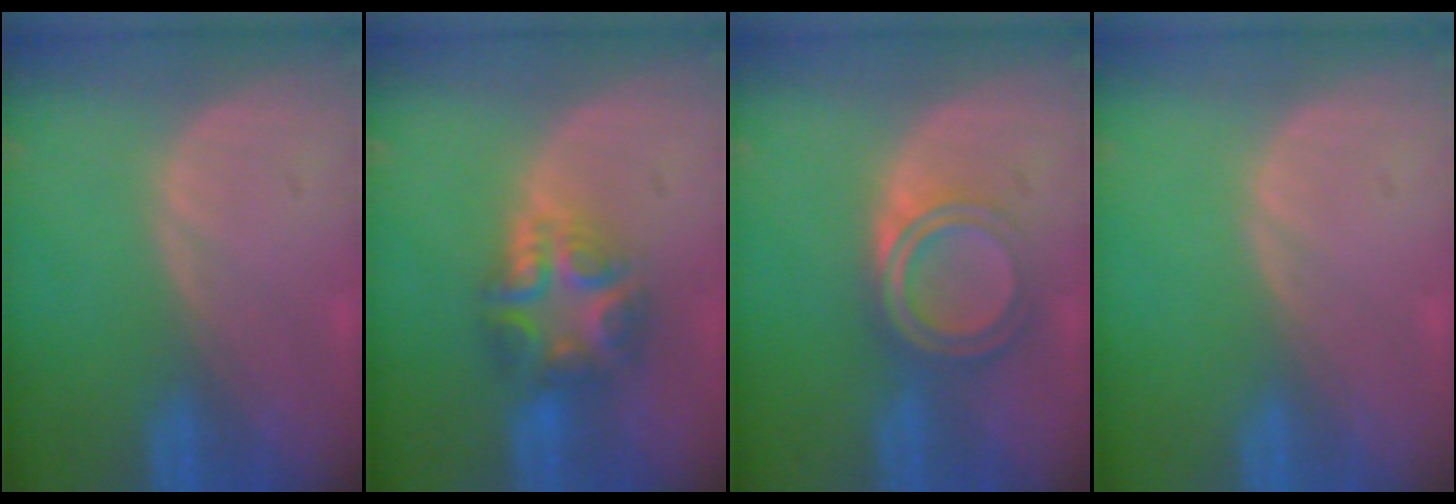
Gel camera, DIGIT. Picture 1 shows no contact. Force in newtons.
{"total": 7.5, "press": 6.5, "slide": 3.7}
{"total": 5.3, "press": 4.9, "slide": 2.0}
{"total": 0.0}